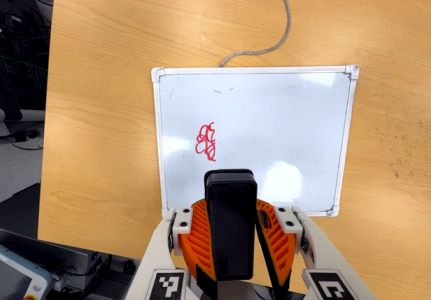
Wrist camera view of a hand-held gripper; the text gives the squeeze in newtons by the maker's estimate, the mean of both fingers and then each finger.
{"total": 9.2, "left": 8.8, "right": 9.7}